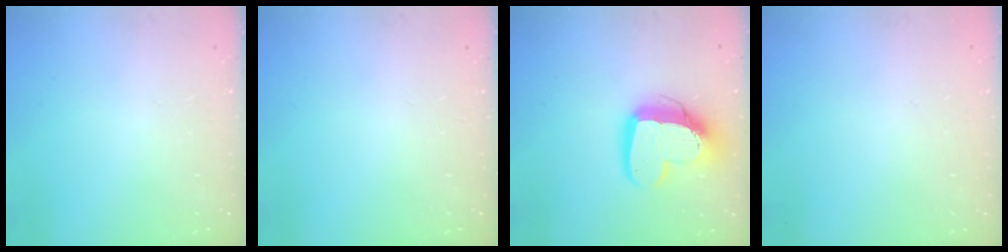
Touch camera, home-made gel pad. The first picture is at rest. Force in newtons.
{"total": 0.0}
{"total": 14.0, "press": 13.9, "slide": 1.7}
{"total": 0.0}